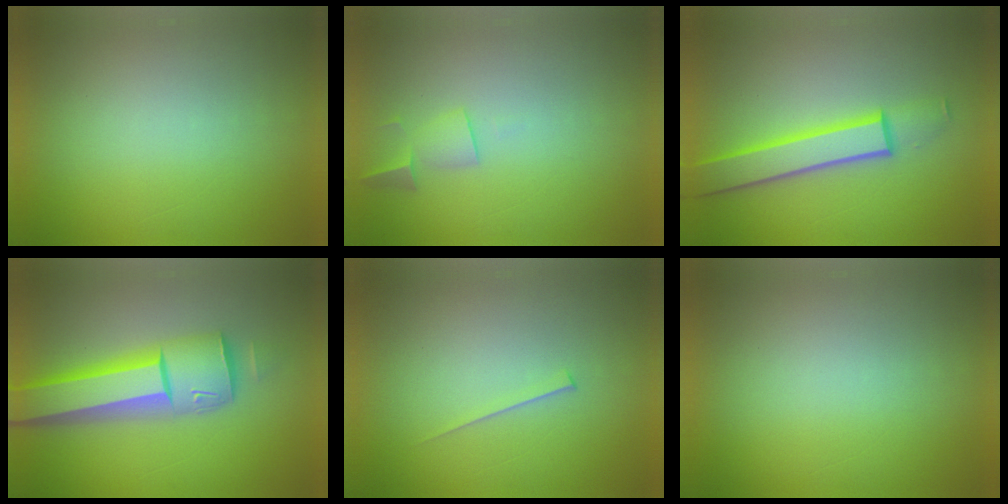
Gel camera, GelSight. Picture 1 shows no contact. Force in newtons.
{"total": 1.9}
{"total": 4.6}
{"total": 7.5}
{"total": 1.5}
{"total": 1.2}